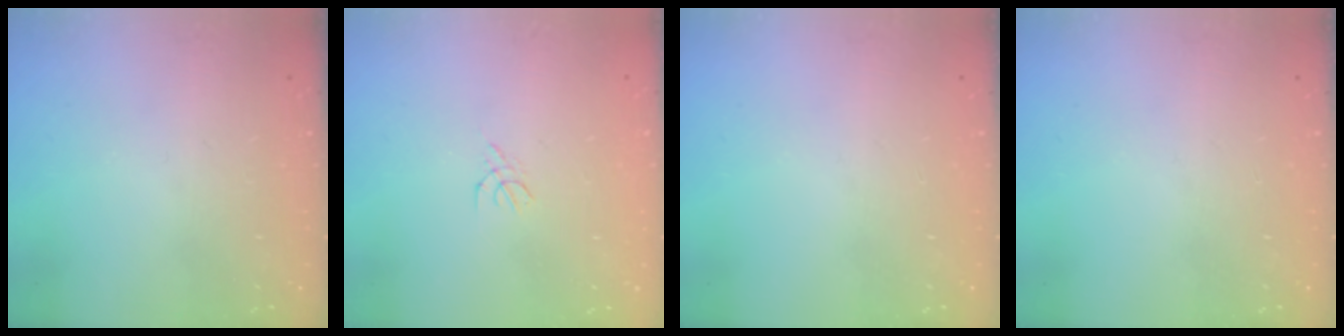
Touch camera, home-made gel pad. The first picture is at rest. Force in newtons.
{"total": 1.8, "press": 1.7, "slide": 0.5}
{"total": 0.0}
{"total": 0.0}